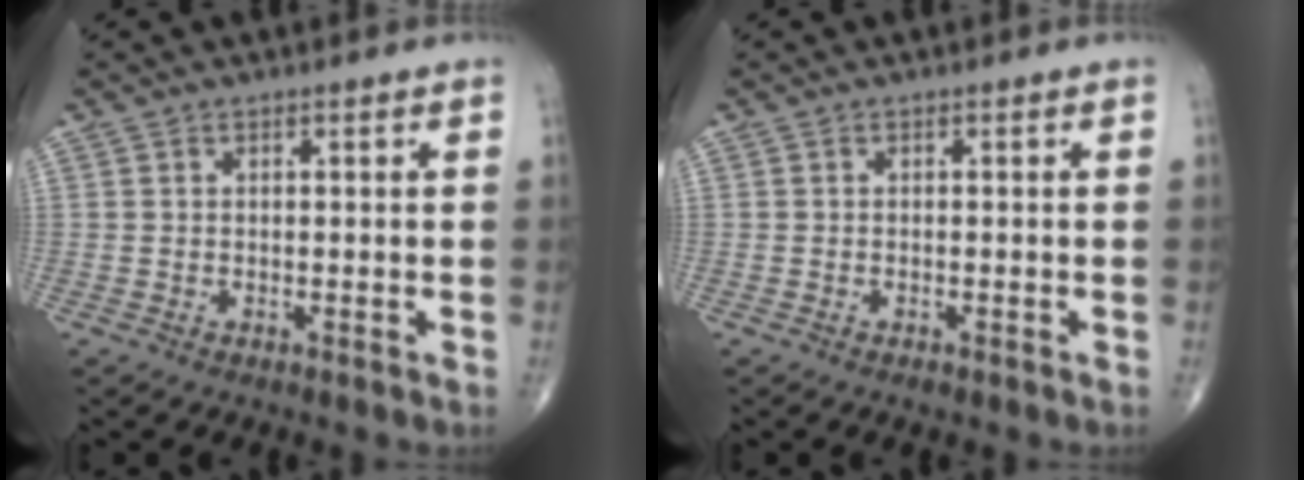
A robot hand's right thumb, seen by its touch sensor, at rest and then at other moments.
{"total": 0.7, "force": [-0.5, 0.2, 0.4], "torque": [-0.009, 0.000, -0.006]}